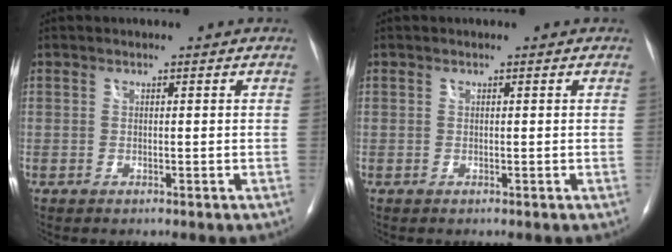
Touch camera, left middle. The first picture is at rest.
{"total": 0.0}